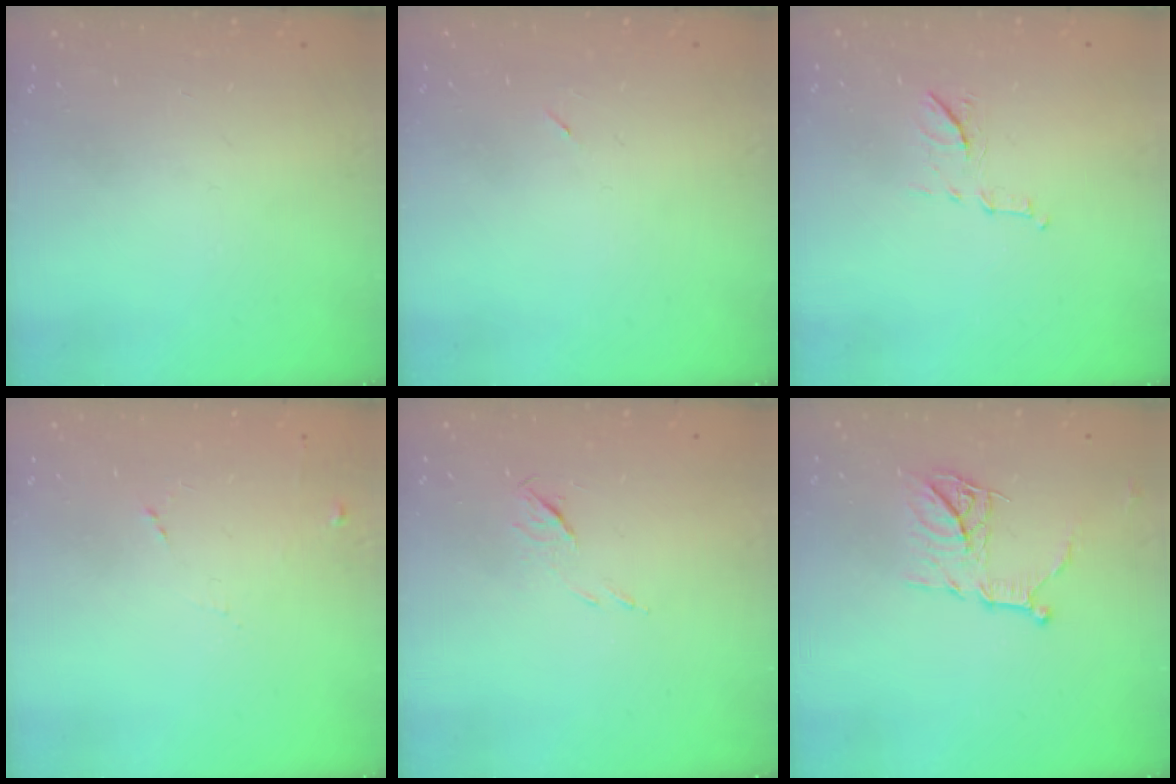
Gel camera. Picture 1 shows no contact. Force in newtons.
{"total": 2.2, "press": 1.9, "slide": 1.2}
{"total": 7.2, "press": 7.0, "slide": 1.5}
{"total": 5.4, "press": 5.3, "slide": 0.9}
{"total": 5.1, "press": 5.0, "slide": 0.8}
{"total": 10.8, "press": 10.8, "slide": 0.4}